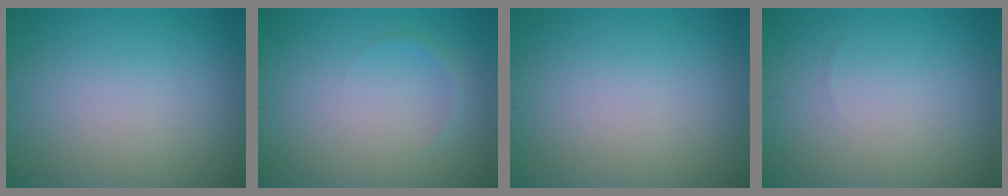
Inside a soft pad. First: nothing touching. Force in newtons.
{"total": 0.7, "press": 0.7, "slide": 0.1}
{"total": 0.0}
{"total": 0.0}